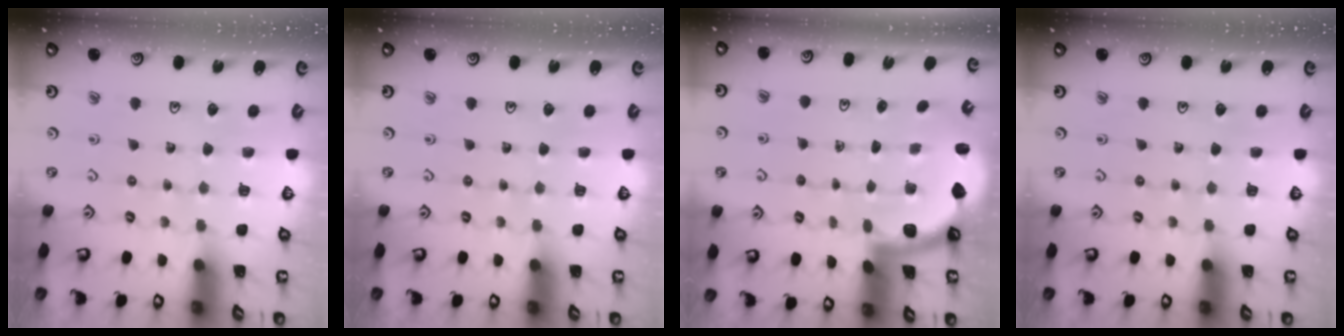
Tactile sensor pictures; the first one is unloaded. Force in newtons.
{"total": 0.0}
{"total": 1.6, "press": 1.6, "slide": 0.1}
{"total": 0.0}